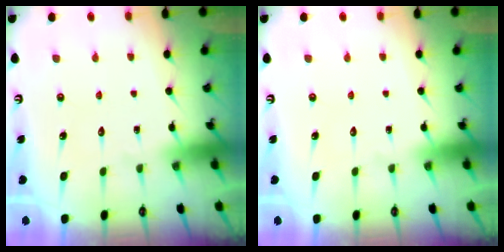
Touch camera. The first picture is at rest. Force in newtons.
{"total": 0.0}